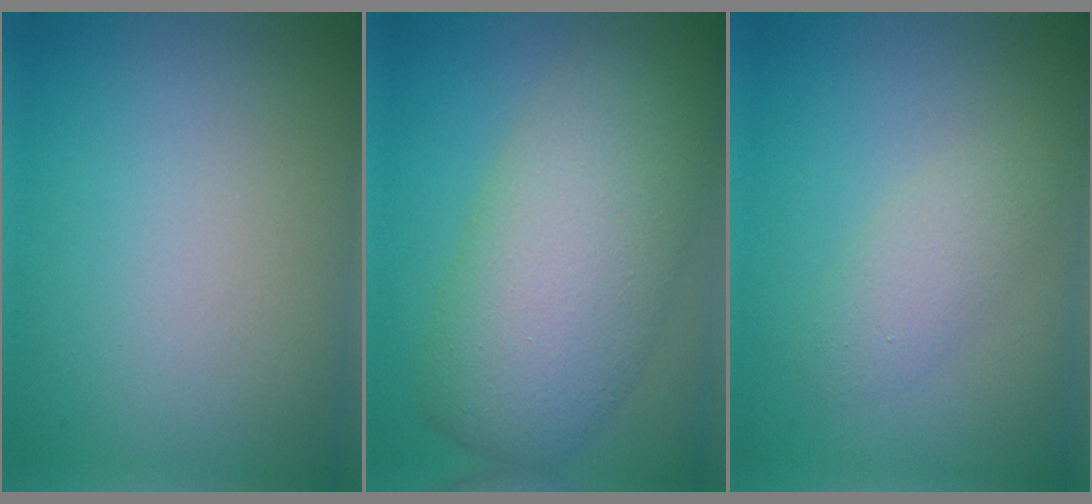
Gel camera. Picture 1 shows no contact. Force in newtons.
{"total": 10.0, "press": 10.0, "slide": 0.5}
{"total": 2.3, "press": 2.3, "slide": 0.2}